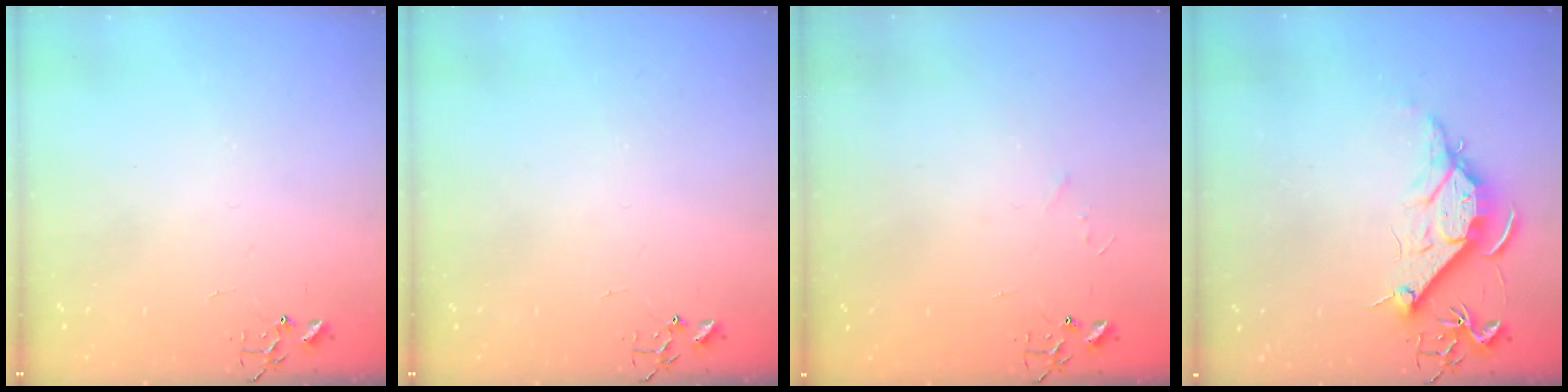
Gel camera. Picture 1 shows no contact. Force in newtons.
{"total": 0.0}
{"total": 3.5, "press": 3.5, "slide": 0.4}
{"total": 12.2, "press": 12.2, "slide": 1.1}